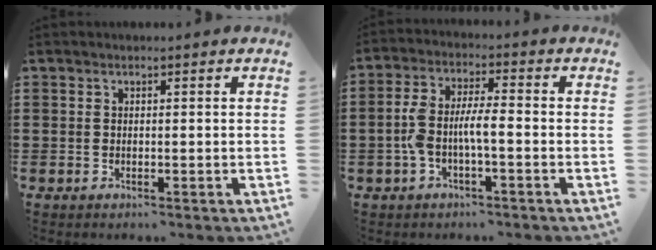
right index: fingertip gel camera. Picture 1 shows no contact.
{"total": 5.5, "force": [-1.5, 1.6, 5.0], "torque": [-0.116, -0.004, -0.036]}